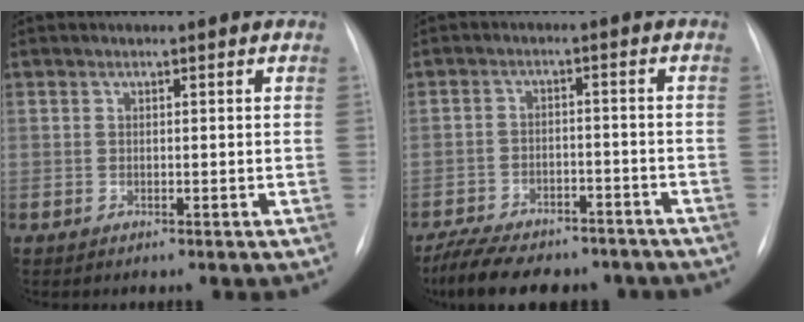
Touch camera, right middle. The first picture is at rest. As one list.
[{"total": 16.0, "force": [-12.9, 6.2, 7.0], "torque": [-0.153, 0.002, -0.184]}]